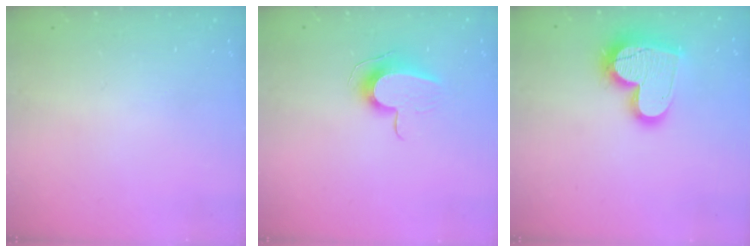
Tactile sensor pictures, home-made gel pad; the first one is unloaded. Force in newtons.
{"total": 9.2, "press": 9.2, "slide": 0.5}
{"total": 17.4, "press": 17.3, "slide": 1.3}